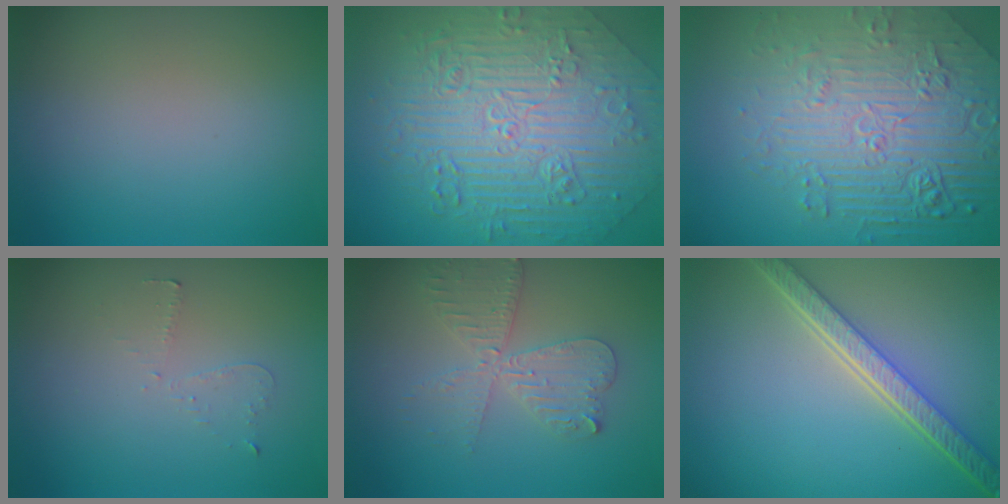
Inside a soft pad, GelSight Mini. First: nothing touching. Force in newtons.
{"total": 11.1, "press": 7.5, "slide": 8.2}
{"total": 8.9, "press": 6.1, "slide": 6.5}
{"total": 0.7, "press": 0.6, "slide": 0.4}
{"total": 4.3, "press": 3.6, "slide": 2.3}
{"total": 5.3, "press": 4.1, "slide": 3.4}